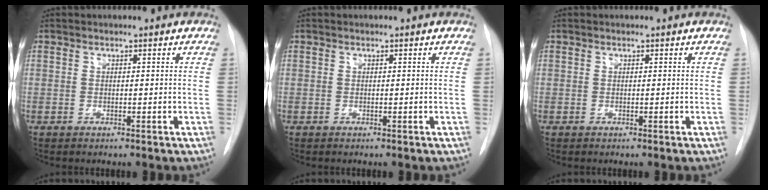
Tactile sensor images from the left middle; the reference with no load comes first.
{"total": 0.0}
{"total": 0.0}